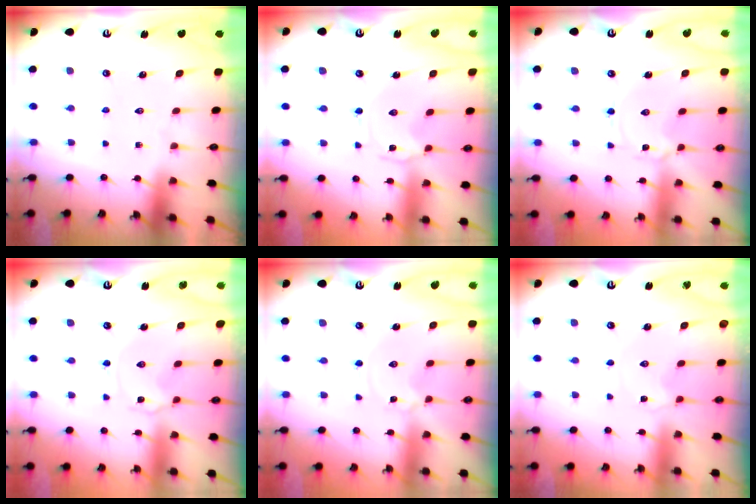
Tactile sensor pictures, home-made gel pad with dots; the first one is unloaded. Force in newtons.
{"total": 0.0}
{"total": 0.9, "press": 0.9, "slide": 0.1}
{"total": 0.5, "press": 0.5, "slide": 0.1}
{"total": 0.0}
{"total": 2.6, "press": 2.6, "slide": 0.5}